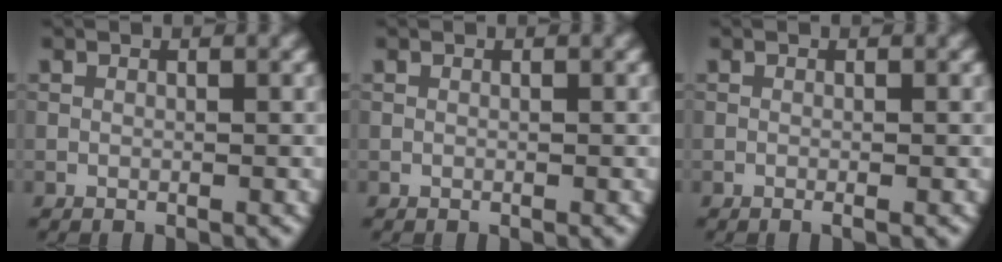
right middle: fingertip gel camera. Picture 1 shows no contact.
{"total": 0.0}
{"total": 0.7, "force": [-0.2, 0.1, 0.6], "torque": [-0.009, -0.006, -0.005]}